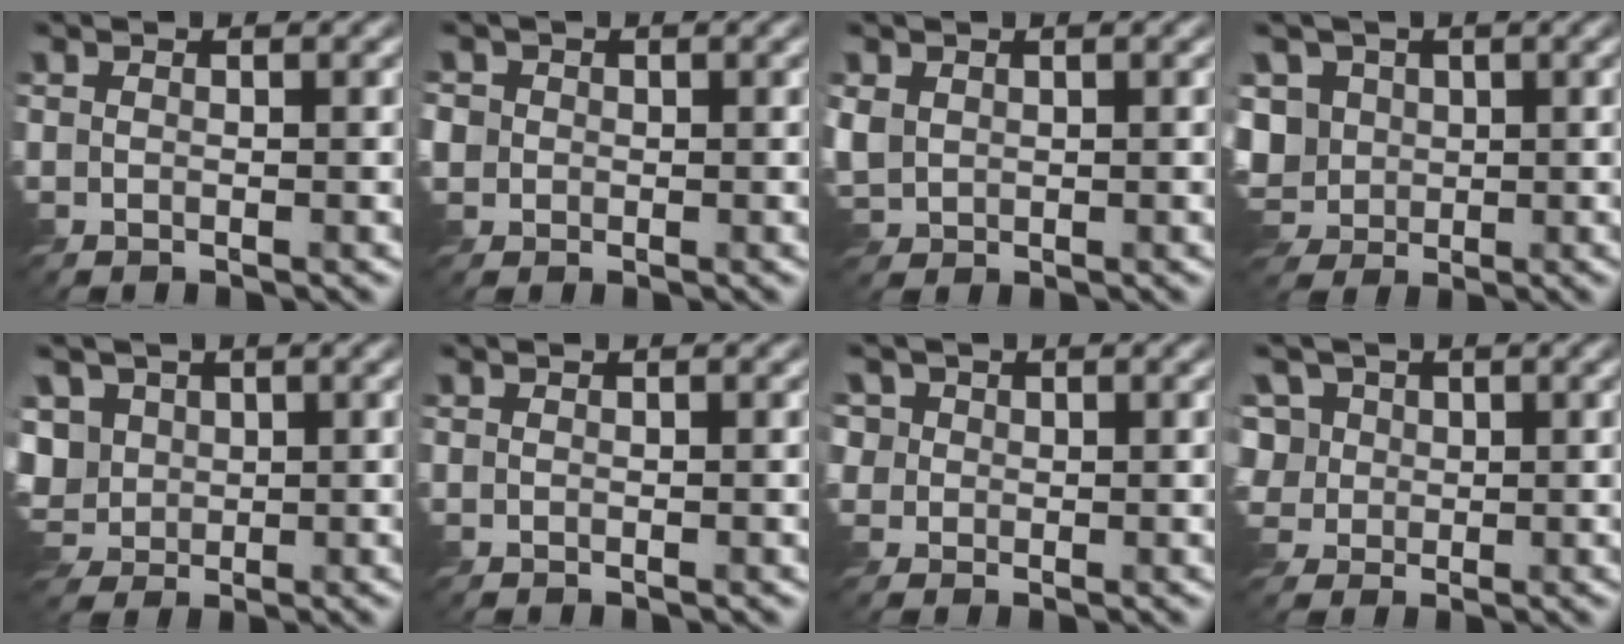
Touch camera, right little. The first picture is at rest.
{"total": 1.9, "force": [0.1, 1.9, 0.5], "torque": [-0.018, 0.001, 0.004]}
{"total": 2.5, "force": [0.7, 2.1, 1.3], "torque": [-0.038, 0.001, 0.011]}
{"total": 7.8, "force": [0.4, 6.6, 4.0], "torque": [-0.107, 0.015, -0.014]}
{"total": 6.9, "force": [1.0, 5.8, 3.5], "torque": [-0.094, 0.020, 0.007]}
{"total": 0.0}
{"total": 4.9, "force": [2.2, 3.9, 2.0], "torque": [-0.071, 0.007, 0.038]}
{"total": 7.5, "force": [2.8, 6.0, 3.6], "torque": [-0.093, 0.021, 0.036]}